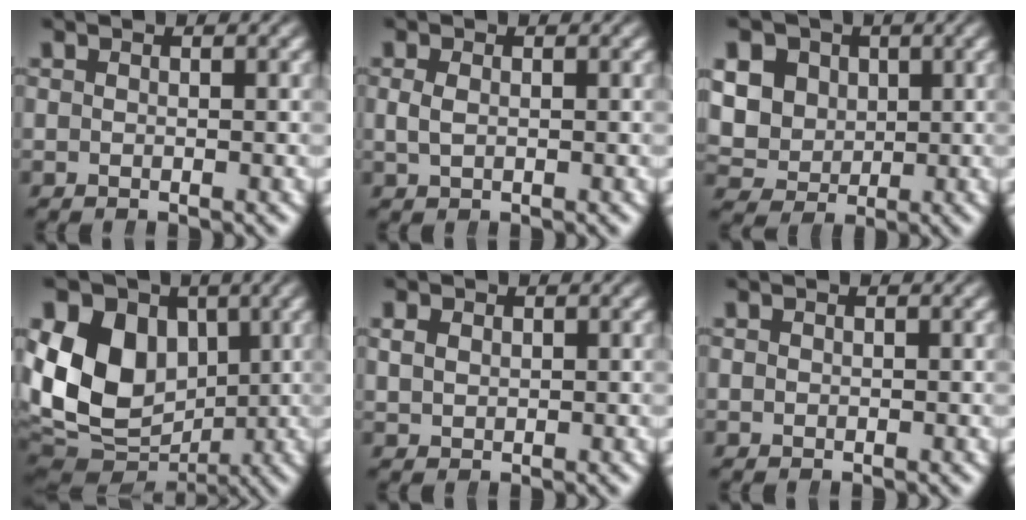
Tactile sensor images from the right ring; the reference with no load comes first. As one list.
[{"total": 1.3, "force": [0.1, 0.8, 1.0], "torque": [-0.027, -0.007, 0.009]}, {"total": 11.5, "force": [2.1, 10.1, 5.0], "torque": [-0.119, -0.018, 0.031]}, {"total": 16.0, "force": [0.6, 12.8, 9.6], "torque": [-0.195, -0.036, 0.018]}, {"total": 1.5, "force": [0.9, 1.0, 0.6], "torque": [-0.004, 0.002, 0.023]}, {"total": 0.0}]